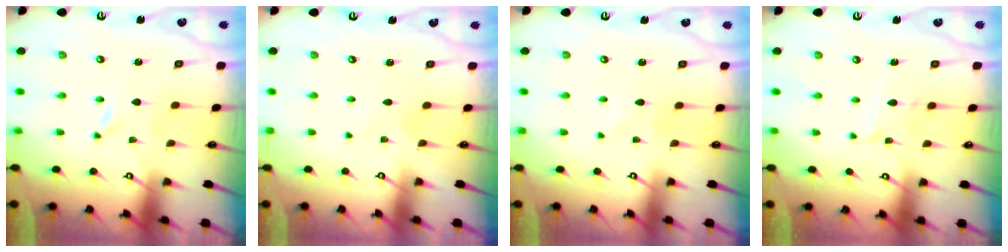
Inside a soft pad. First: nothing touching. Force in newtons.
{"total": 1.6, "press": 1.6, "slide": 0.2}
{"total": 1.6, "press": 1.6, "slide": 0.1}
{"total": 5.8, "press": 5.7, "slide": 0.5}